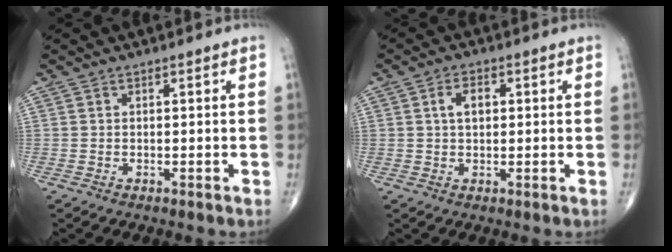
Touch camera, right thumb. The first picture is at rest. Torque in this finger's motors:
{"motor_torque": [0.37, 0.75, 0.64, 0.09, 0.01]}